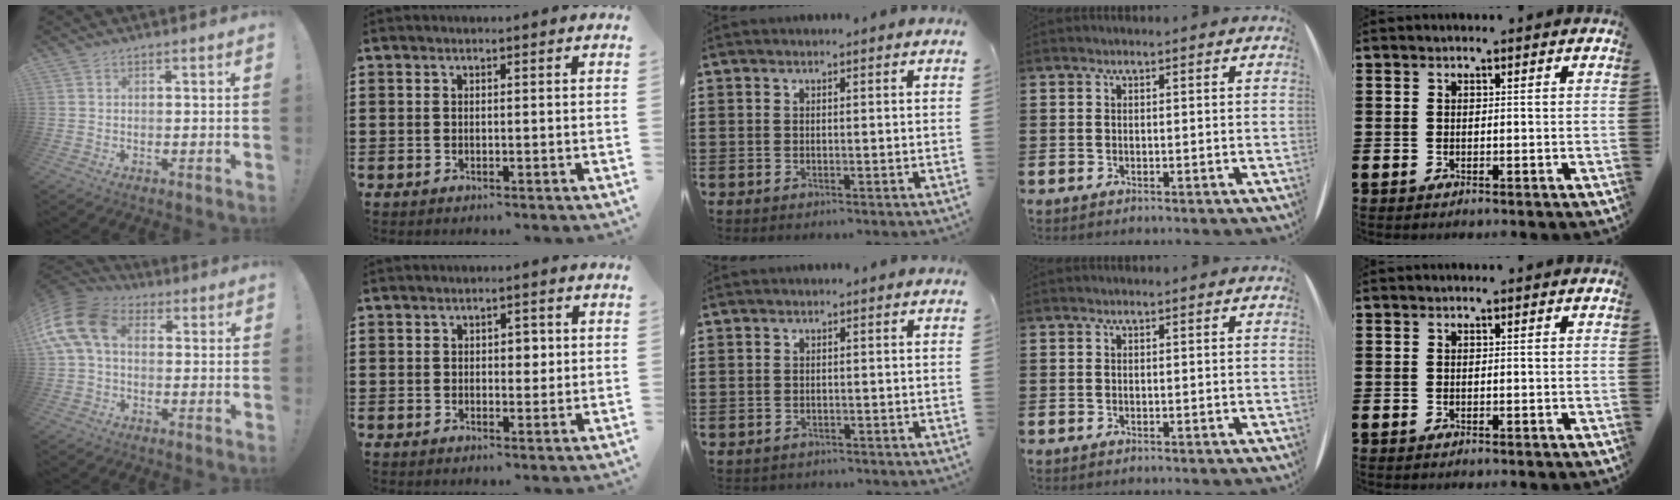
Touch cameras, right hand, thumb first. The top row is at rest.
{"thumb": {"total": 13.9, "force": [2.3, 8.8, 10.5], "torque": [-0.219, 0.014, 0.047]}, "index": {"total": 2.2, "force": [0.2, 1.4, 1.7], "torque": [-0.026, 0.006, 0.000]}, "middle": {"total": 0.9, "force": [-0.8, 0.3, -0.1], "torque": [0.000, 0.003, -0.019]}}